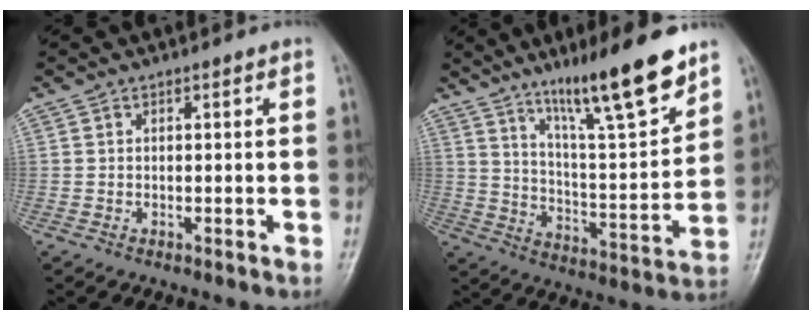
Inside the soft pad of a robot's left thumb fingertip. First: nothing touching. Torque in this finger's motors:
{"motor_torque": [0.85, 0.13, 1.46, -1.31, 0.14]}